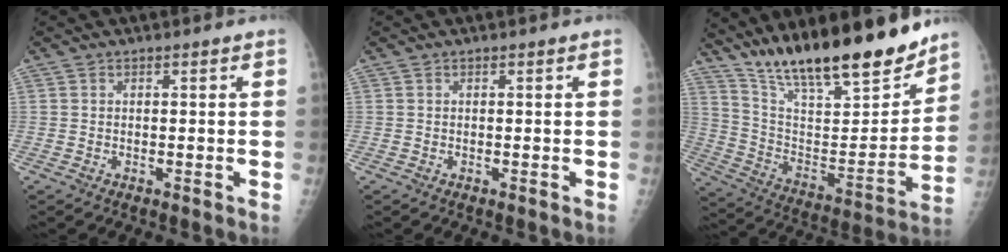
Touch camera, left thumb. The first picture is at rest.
{"total": 0.0}
{"total": 24.8, "force": [19.7, 6.0, 13.9], "torque": [-0.193, -0.092, 0.332]}